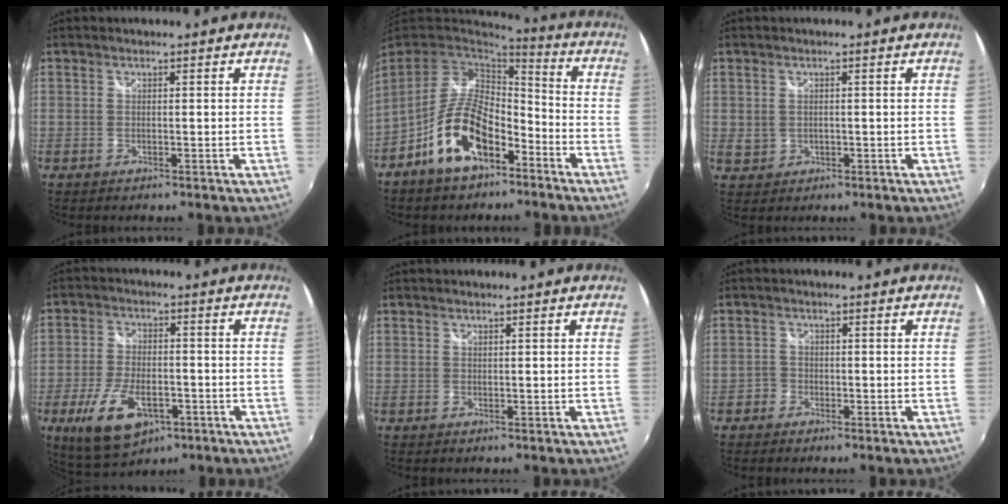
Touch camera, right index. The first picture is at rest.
{"total": 14.4, "force": [-7.9, 7.0, 9.9], "torque": [-0.195, 0.003, -0.135]}
{"total": 2.6, "force": [0.2, 2.3, 1.2], "torque": [-0.022, 0.000, 0.007]}
{"total": 12.4, "force": [-5.5, 6.2, 9.2], "torque": [-0.196, -0.021, -0.091]}
{"total": 0.0}
{"total": 2.0, "force": [-1.2, 1.6, -0.2], "torque": [-0.001, 0.007, -0.023]}